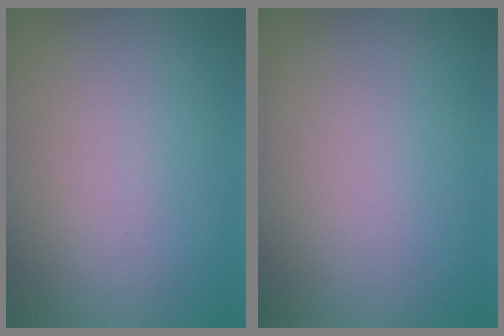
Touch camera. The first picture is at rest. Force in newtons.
{"total": 0.0}